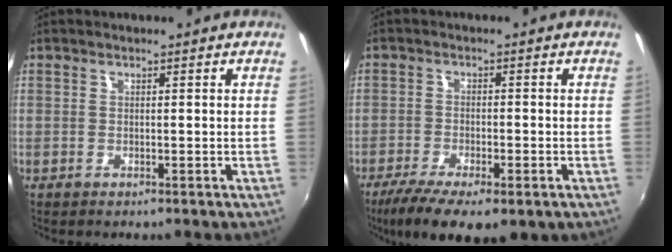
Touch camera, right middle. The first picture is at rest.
{"total": 12.1, "force": [-7.7, 4.1, 8.3], "torque": [-0.175, -0.044, -0.126]}